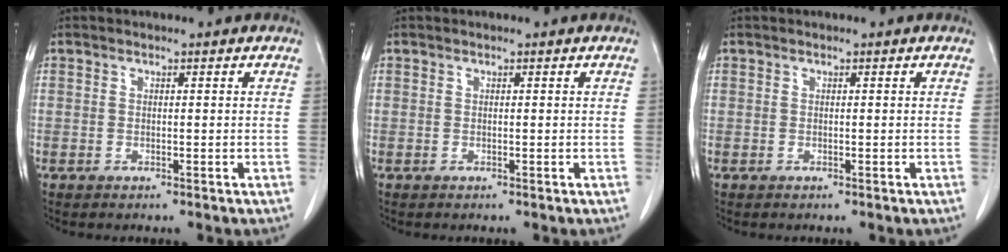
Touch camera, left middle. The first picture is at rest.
{"total": 0.0}
{"total": 0.0}